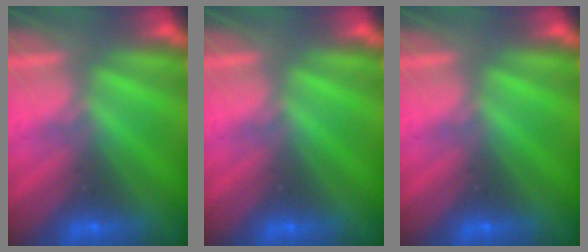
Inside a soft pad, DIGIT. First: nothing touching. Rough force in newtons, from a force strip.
{"total": 0.0}
{"total": 0.0}